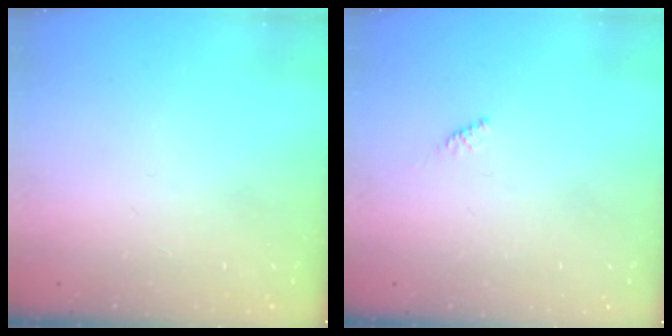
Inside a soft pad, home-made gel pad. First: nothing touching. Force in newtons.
{"total": 1.6, "press": 1.5, "slide": 0.4}